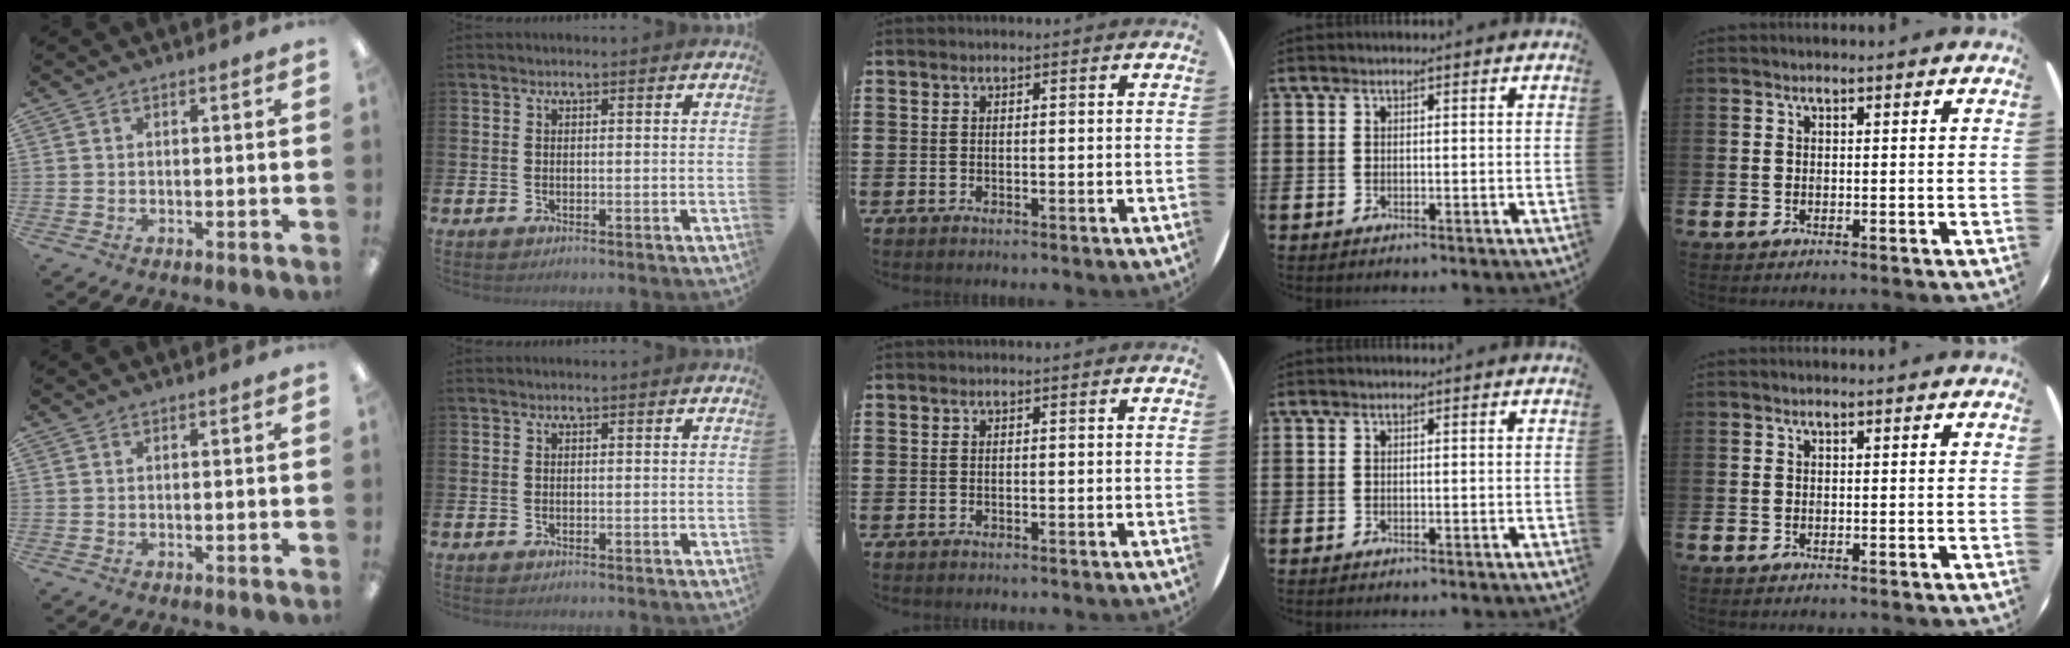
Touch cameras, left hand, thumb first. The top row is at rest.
{}